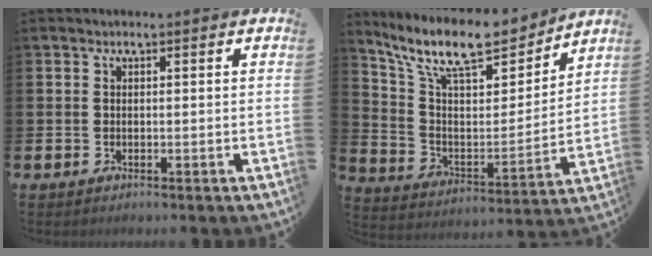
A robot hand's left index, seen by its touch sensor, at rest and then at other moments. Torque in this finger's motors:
{"motor_torque": [0.90, -0.88, 0.82, 0.21]}